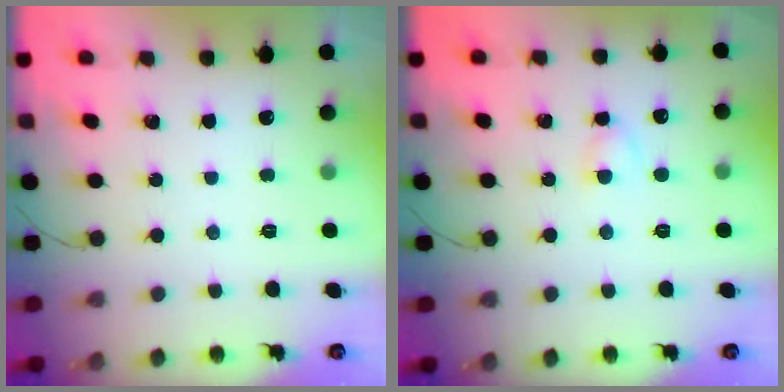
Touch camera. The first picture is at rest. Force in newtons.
{"total": 2.9, "press": 2.7, "slide": 1.0}